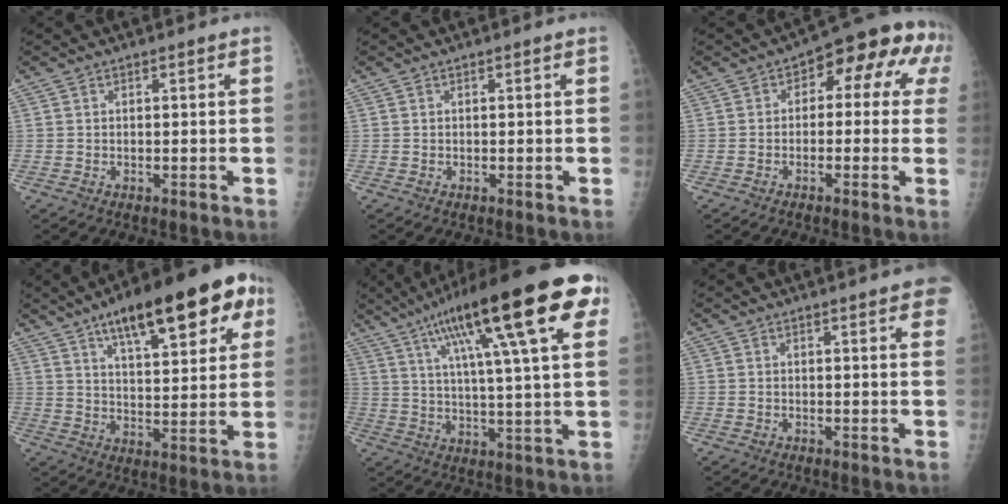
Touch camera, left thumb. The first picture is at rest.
{"total": 0.0}
{"total": 11.2, "force": [2.2, 6.6, 8.8], "torque": [-0.056, 0.043, 0.010]}
{"total": 21.9, "force": [11.3, 7.6, 17.2], "torque": [-0.217, -0.015, 0.165]}
{"total": 26.3, "force": [12.1, 5.4, 22.7], "torque": [-0.349, 0.005, 0.183]}
{"total": 6.1, "force": [3.4, 1.0, 4.9], "torque": [-0.045, 0.000, 0.032]}